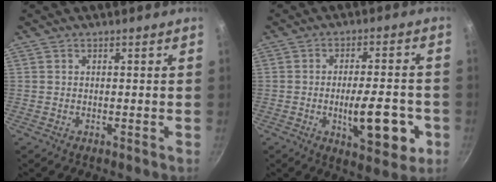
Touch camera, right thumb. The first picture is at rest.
{"total": 13.2, "force": [-3.5, 5.1, 11.6], "torque": [-0.144, 0.009, -0.044]}